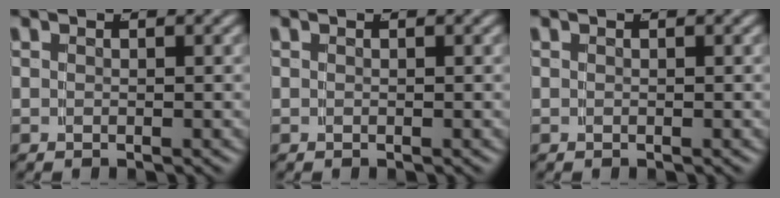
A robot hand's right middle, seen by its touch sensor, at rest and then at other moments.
{"total": 0.0}
{"total": 0.0}